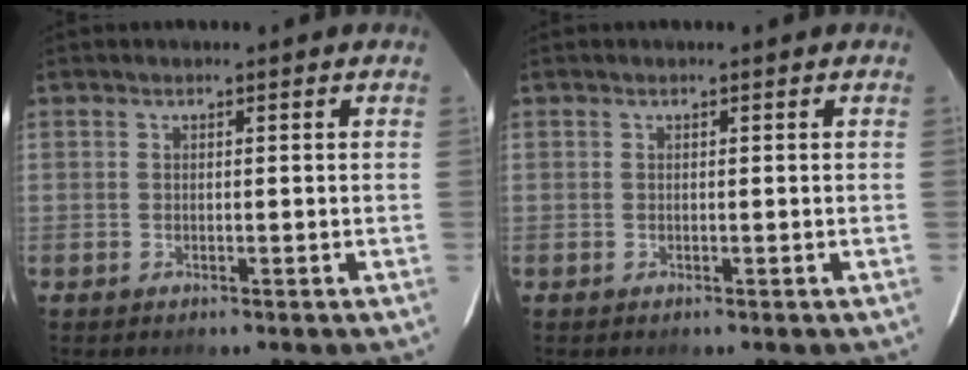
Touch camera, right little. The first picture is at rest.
{"total": 0.0}